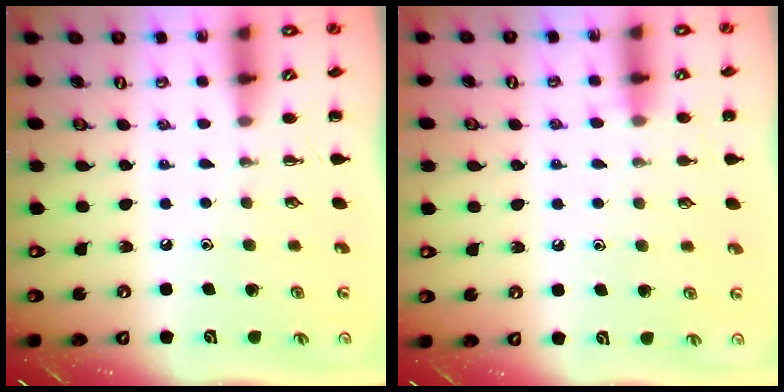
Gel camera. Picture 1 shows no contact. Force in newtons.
{"total": 7.2, "press": 6.8, "slide": 2.4}